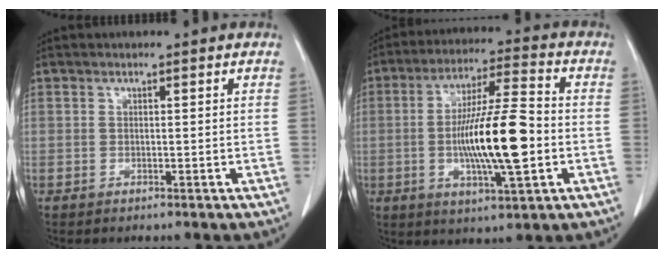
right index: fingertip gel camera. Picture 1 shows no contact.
{"total": 14.6, "force": [-2.2, 1.9, 14.3], "torque": [-0.260, -0.002, -0.036]}